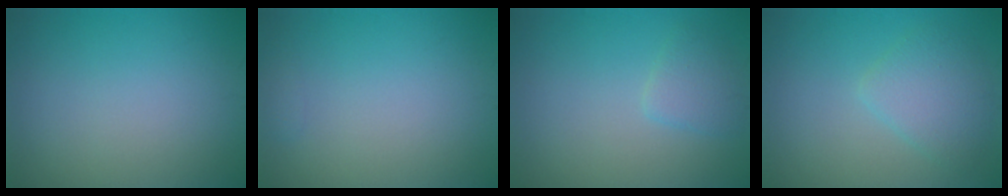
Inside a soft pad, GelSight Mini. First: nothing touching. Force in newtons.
{"total": 0.6, "press": 0.6, "slide": 0.1}
{"total": 1.7, "press": 1.7, "slide": 0.2}
{"total": 3.0, "press": 3.0, "slide": 0.2}